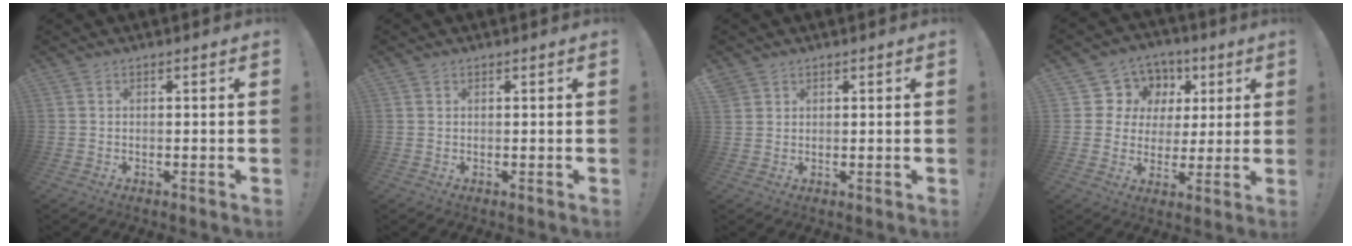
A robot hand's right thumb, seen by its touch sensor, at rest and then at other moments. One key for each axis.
{"total": 0.6, "fx": 0.5, "fy": 0.4, "fz": -0.1, "tx": 0.007, "ty": -0.001, "tz": 0.008}
{"total": 1.9, "fx": 1.5, "fy": 1.2, "fz": 0.1, "tx": -0.004, "ty": -0.005, "tz": 0.030}
{"total": 9.8, "fx": 3.0, "fy": 9.1, "fz": 2.0, "tx": -0.028, "ty": -0.022, "tz": 0.070}